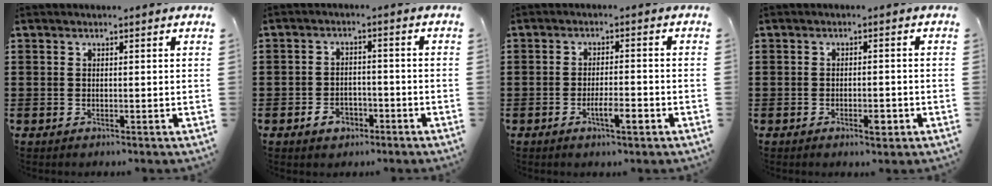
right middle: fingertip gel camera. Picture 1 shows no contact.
{"total": 3.2, "force": [-2.0, 2.0, 1.5], "torque": [-0.030, 0.003, -0.041]}
{"total": 4.0, "force": [-2.0, 1.1, 3.3], "torque": [-0.046, 0.002, -0.038]}
{"total": 2.4, "force": [-1.4, 0.9, 1.8], "torque": [-0.021, -0.003, -0.027]}